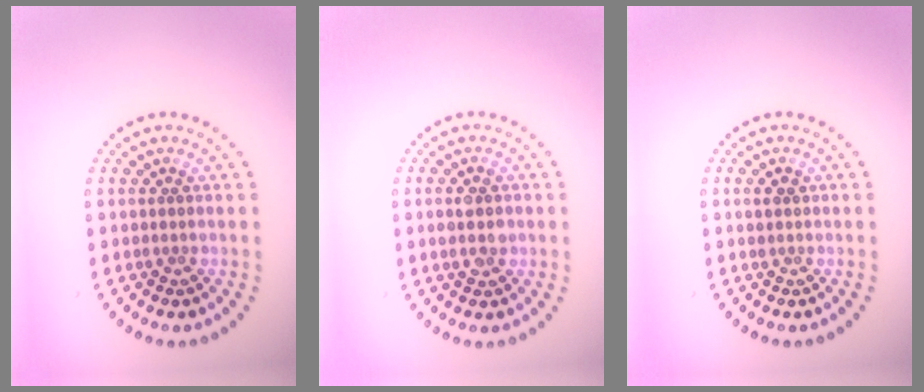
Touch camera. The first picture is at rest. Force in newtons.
{"total": 2.7, "press": 2.7, "slide": 0.1}
{"total": 1.0, "press": 0.9, "slide": 0.3}